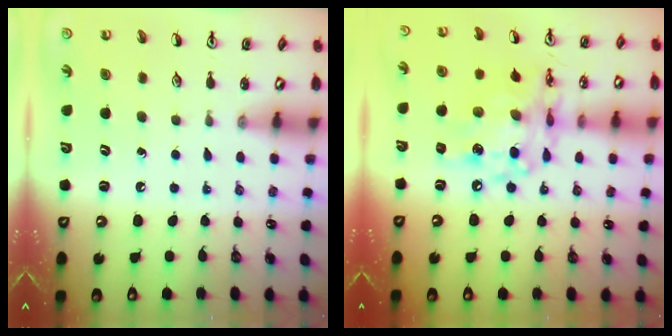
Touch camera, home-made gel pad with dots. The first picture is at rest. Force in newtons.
{"total": 15.0, "press": 14.9, "slide": 1.2}